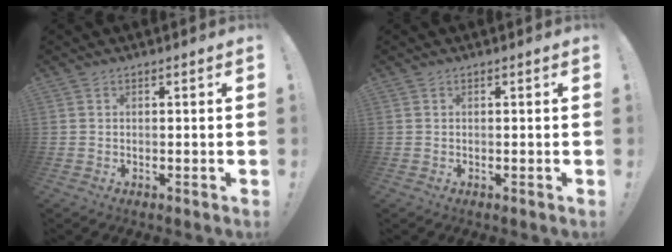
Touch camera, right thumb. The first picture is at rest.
{"total": 0.0}